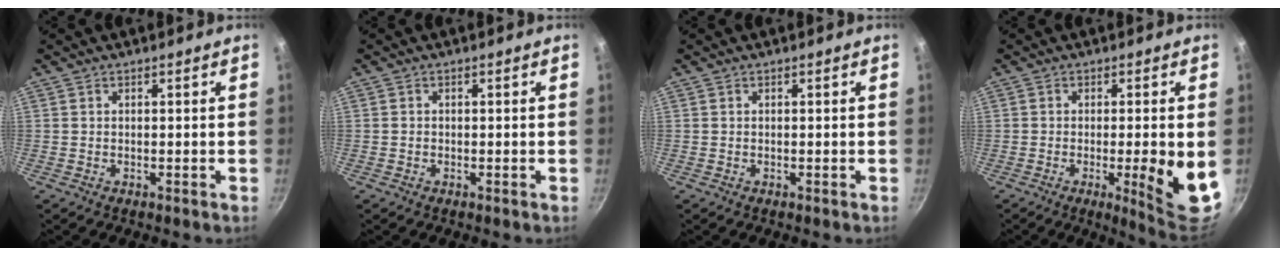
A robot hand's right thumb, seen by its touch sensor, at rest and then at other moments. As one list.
[{"total": 0.6, "force": [-0.2, 0.5, 0.1], "torque": [0.001, 0.002, -0.004]}, {"total": 0.0}, {"total": 10.3, "force": [-2.1, 1.4, 10.0], "torque": [-0.125, -0.003, -0.022]}]